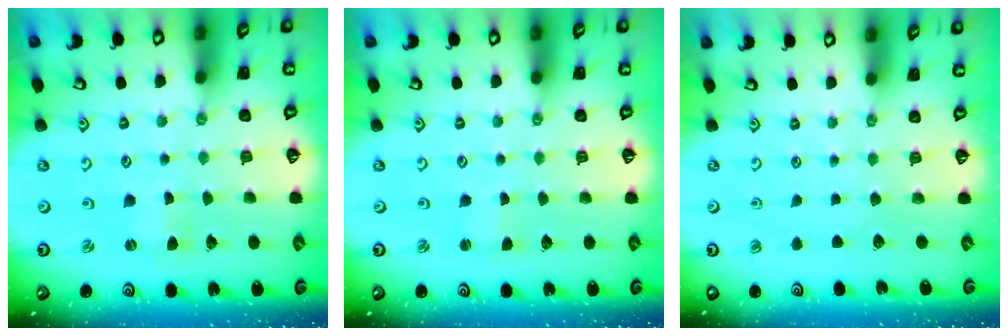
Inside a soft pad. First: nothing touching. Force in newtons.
{"total": 0.6, "press": 0.6, "slide": 0.0}
{"total": 0.0}